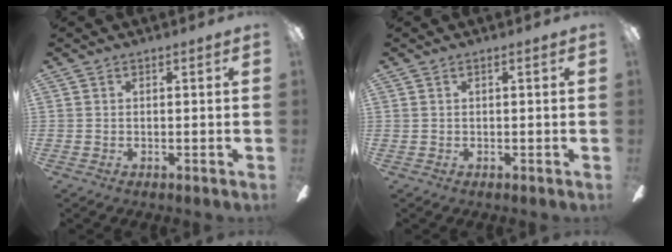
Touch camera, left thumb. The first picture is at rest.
{"total": 0.7, "force": [0.0, 0.1, 0.7], "torque": [-0.012, 0.001, 0.000]}